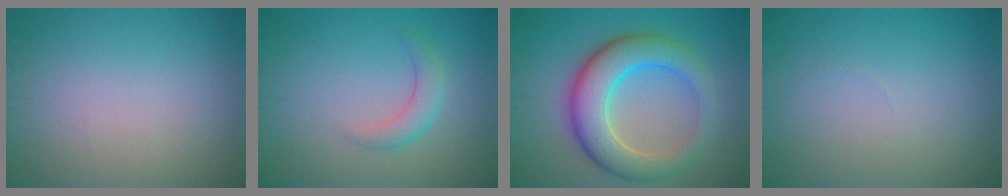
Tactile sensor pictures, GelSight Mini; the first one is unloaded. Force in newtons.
{"total": 2.2, "press": 2.2, "slide": 0.1}
{"total": 8.2, "press": 8.2, "slide": 0.6}
{"total": 0.0}